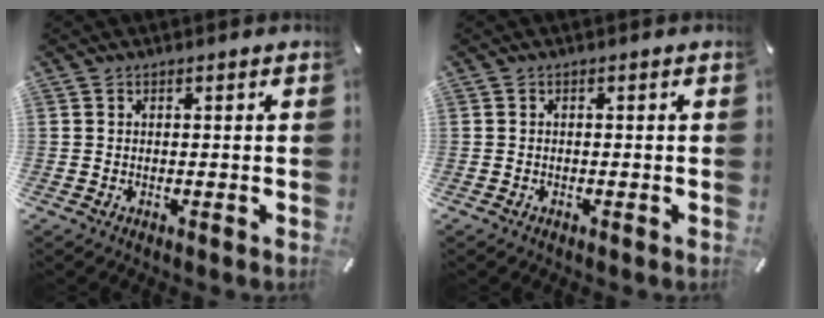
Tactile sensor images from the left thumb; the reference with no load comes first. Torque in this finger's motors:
{"motor_torque": [0.63, 0.98, 0.07, 0.09, 0.05]}